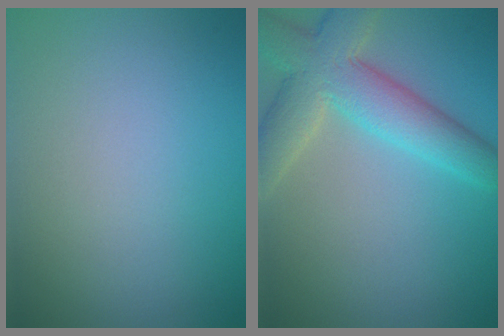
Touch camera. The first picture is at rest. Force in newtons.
{"total": 6.5, "press": 6.5, "slide": 0.4}